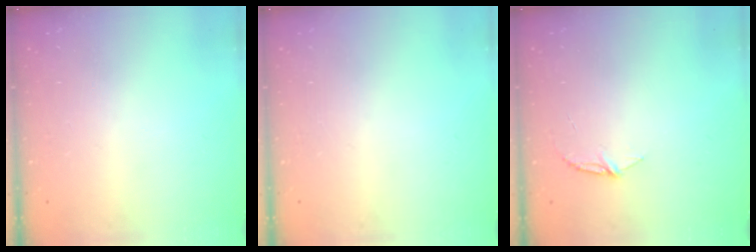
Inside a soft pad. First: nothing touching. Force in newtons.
{"total": 0.0}
{"total": 4.8, "press": 4.8, "slide": 0.5}